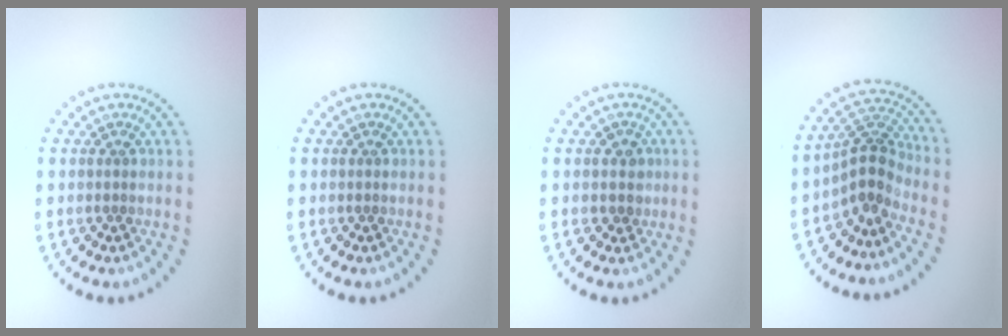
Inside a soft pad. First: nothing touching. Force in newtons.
{"total": 0.0}
{"total": 1.5, "press": 1.3, "slide": 0.8}
{"total": 3.3, "press": 2.3, "slide": 2.4}